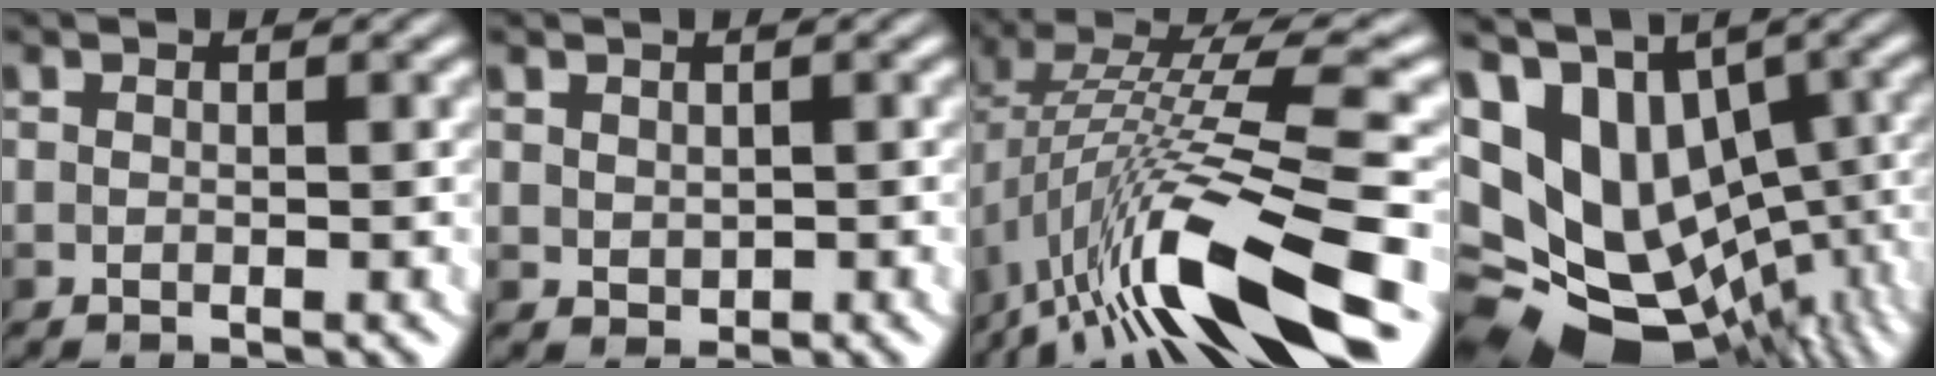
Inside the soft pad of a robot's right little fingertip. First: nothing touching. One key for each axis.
{"total": 0.8, "fx": 0.4, "fy": 0.7, "fz": 0.0, "tx": -0.007, "ty": -0.002, "tz": 0.013}
{"total": 11.7, "fx": -6.0, "fy": 2.6, "fz": 9.8, "tx": -0.182, "ty": 0.021, "tz": -0.106}
{"total": 14.3, "fx": -1.0, "fy": 10.8, "fz": 9.4, "tx": -0.156, "ty": -0.017, "tz": 0.036}